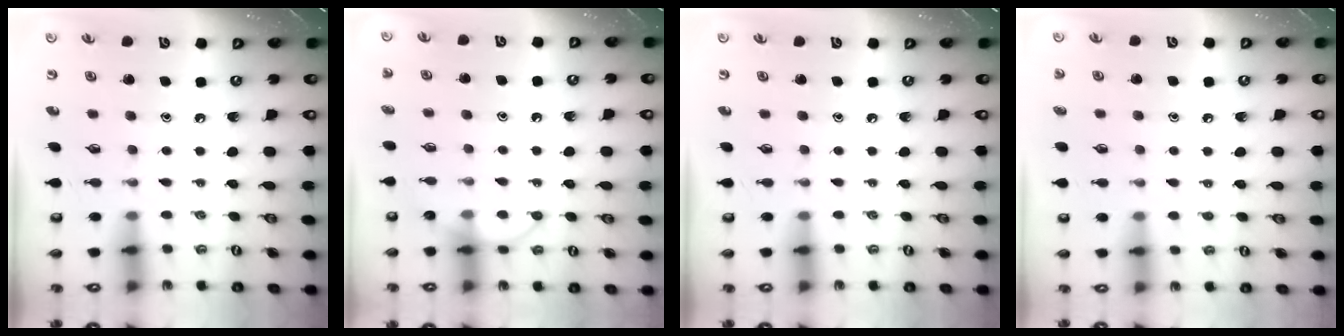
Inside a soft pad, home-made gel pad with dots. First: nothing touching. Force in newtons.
{"total": 6.5, "press": 6.5, "slide": 0.5}
{"total": 0.0}
{"total": 5.5, "press": 5.5, "slide": 0.6}